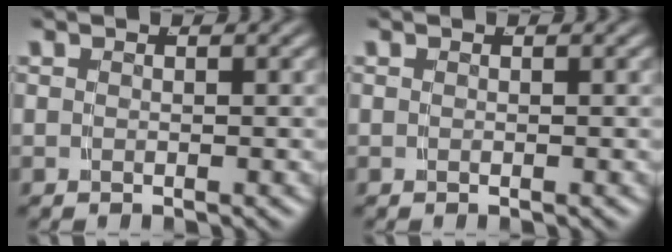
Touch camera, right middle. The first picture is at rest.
{"total": 0.0}